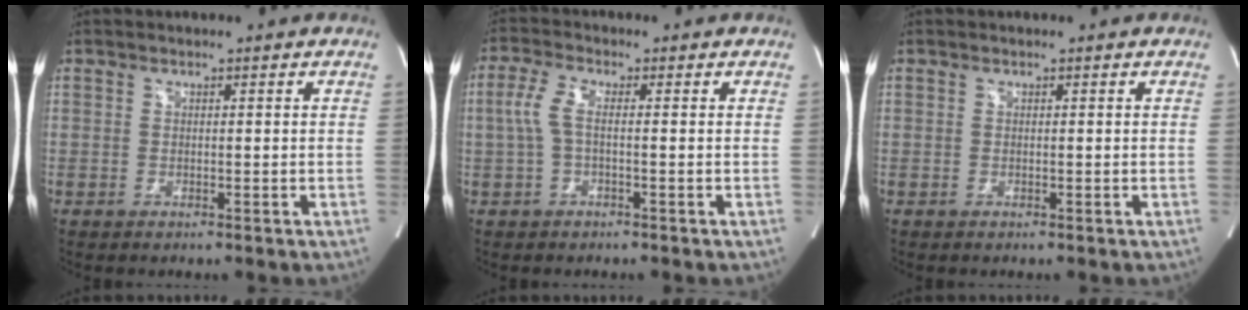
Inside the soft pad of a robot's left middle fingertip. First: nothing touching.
{"total": 3.6, "force": [-0.2, 0.9, 3.5], "torque": [-0.085, 0.012, -0.004]}
{"total": 0.0}